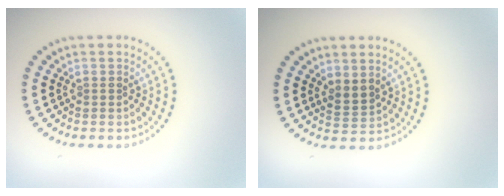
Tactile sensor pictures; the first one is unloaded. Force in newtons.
{"total": 1.6, "press": 1.3, "slide": 0.9}